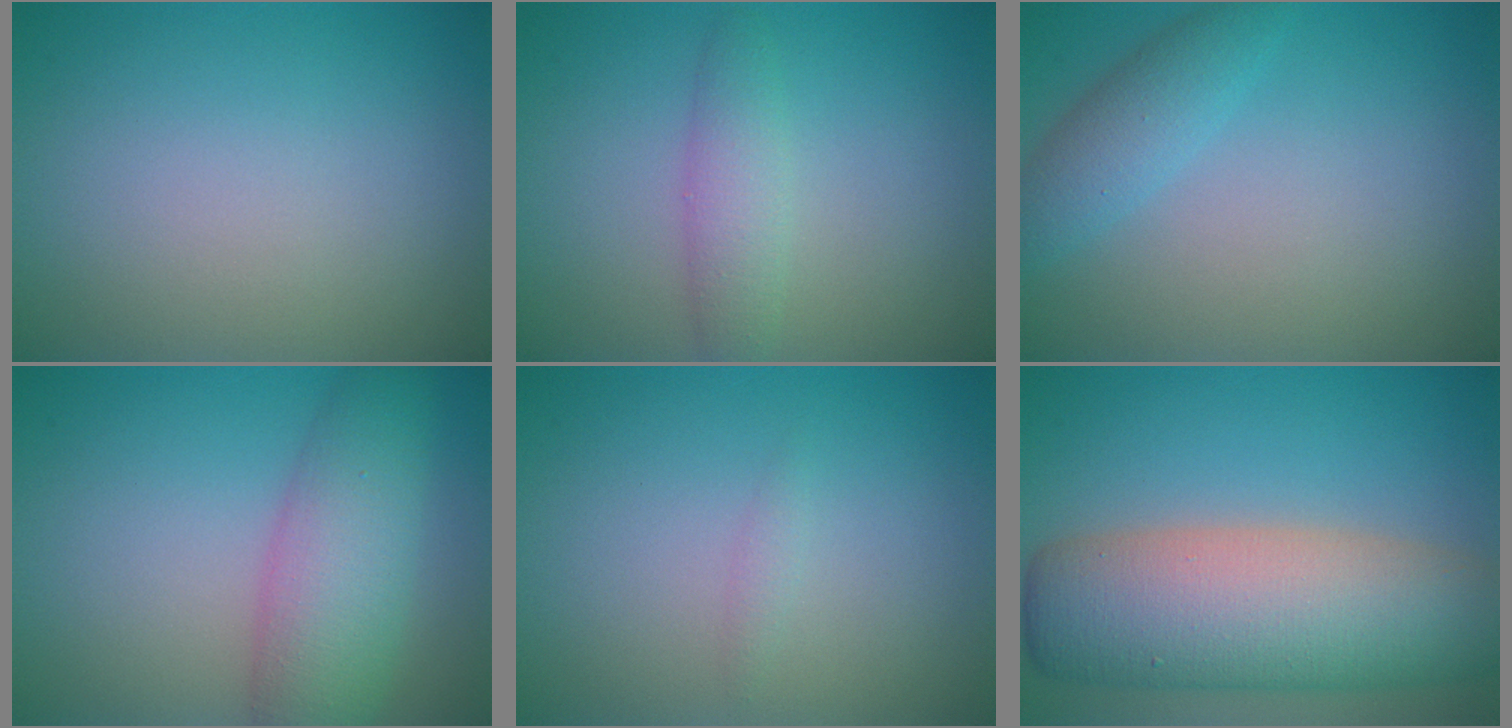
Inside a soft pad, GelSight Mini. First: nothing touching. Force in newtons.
{"total": 2.5, "press": 2.5, "slide": 0.1}
{"total": 2.7, "press": 2.7, "slide": 0.1}
{"total": 6.3, "press": 6.3, "slide": 0.2}
{"total": 0.6, "press": 0.6, "slide": 0.0}
{"total": 11.1, "press": 11.1, "slide": 0.7}